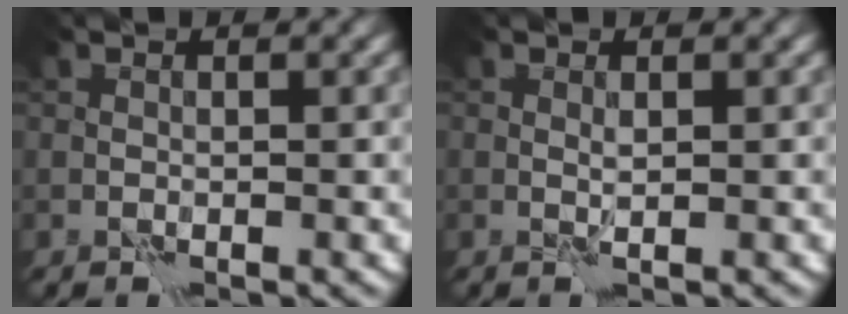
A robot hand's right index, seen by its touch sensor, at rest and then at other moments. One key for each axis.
{"total": 0.7, "fx": 0.4, "fy": -0.1, "fz": 0.5, "tx": -0.013, "ty": -0.001, "tz": 0.009}